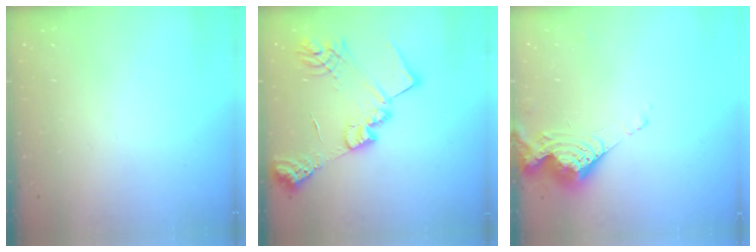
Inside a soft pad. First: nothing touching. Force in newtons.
{"total": 18.9, "press": 18.8, "slide": 1.5}
{"total": 9.5, "press": 9.5, "slide": 0.3}